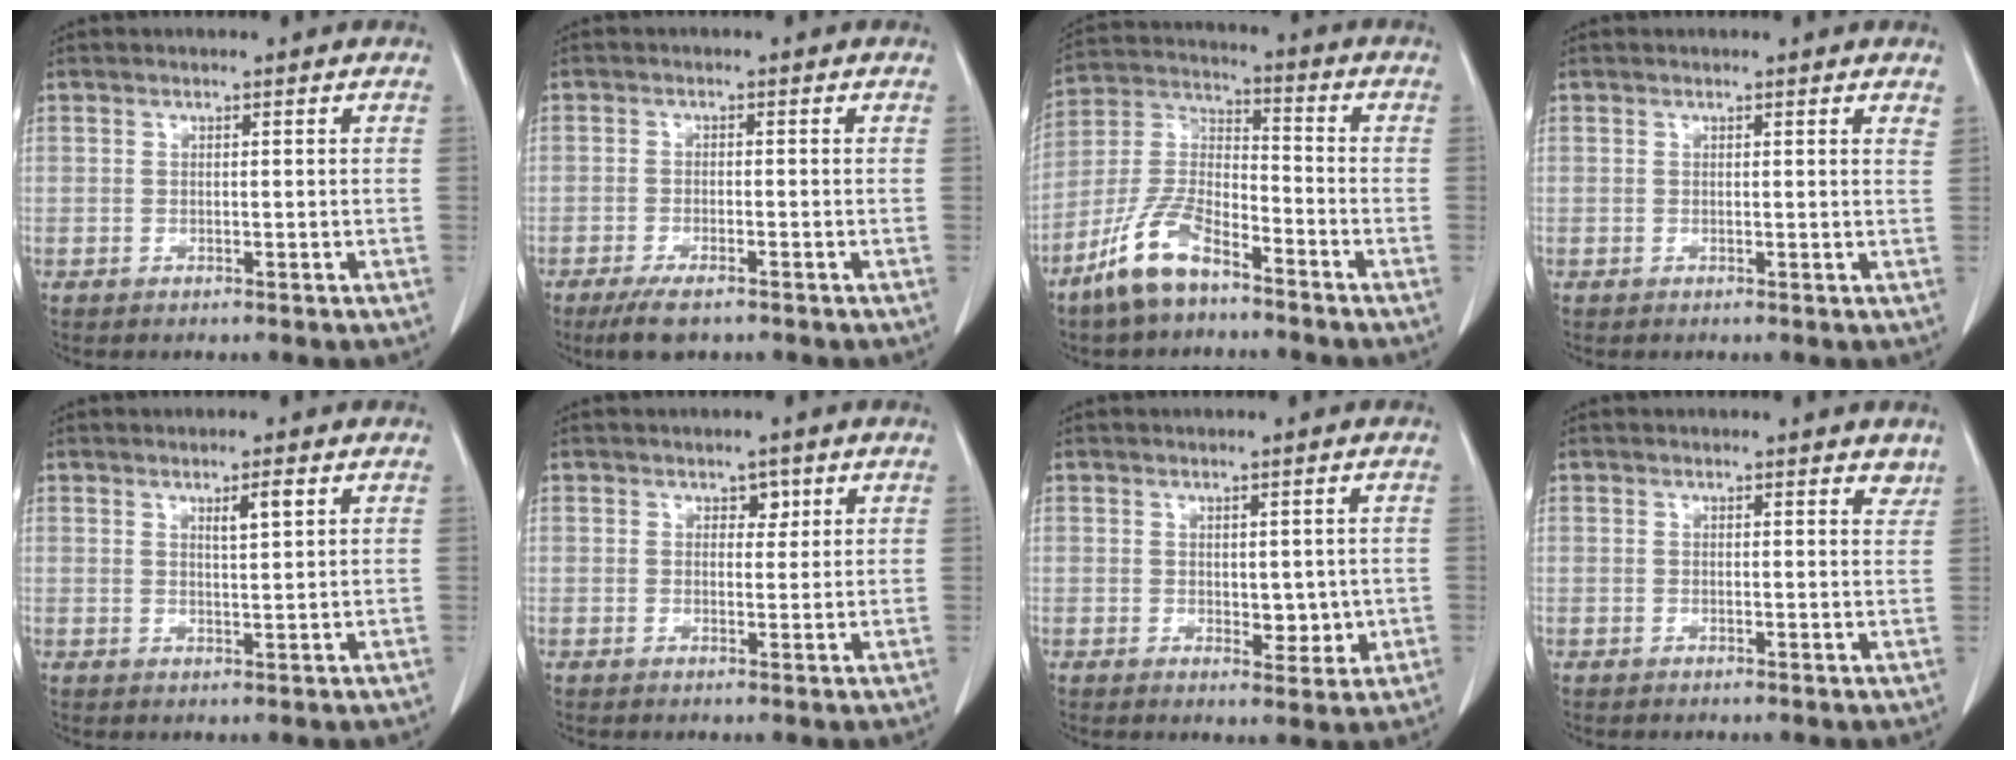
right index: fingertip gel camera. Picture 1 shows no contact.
{"total": 4.6, "force": [-3.3, 1.1, 3.1], "torque": [-0.059, -0.008, -0.052]}
{"total": 11.1, "force": [-7.7, 3.7, 7.0], "torque": [-0.158, -0.003, -0.155]}
{"total": 1.5, "force": [1.4, 0.1, 0.5], "torque": [-0.006, -0.006, 0.006]}
{"total": 2.5, "force": [1.3, 0.2, 2.2], "torque": [-0.039, -0.001, 0.023]}
{"total": 1.9, "force": [1.0, 1.3, 0.9], "torque": [-0.006, 0.000, 0.012]}
{"total": 3.7, "force": [-0.1, 2.1, 3.0], "torque": [-0.031, -0.006, 0.008]}
{"total": 2.8, "force": [2.5, 0.9, 0.8], "torque": [0.002, -0.008, 0.016]}